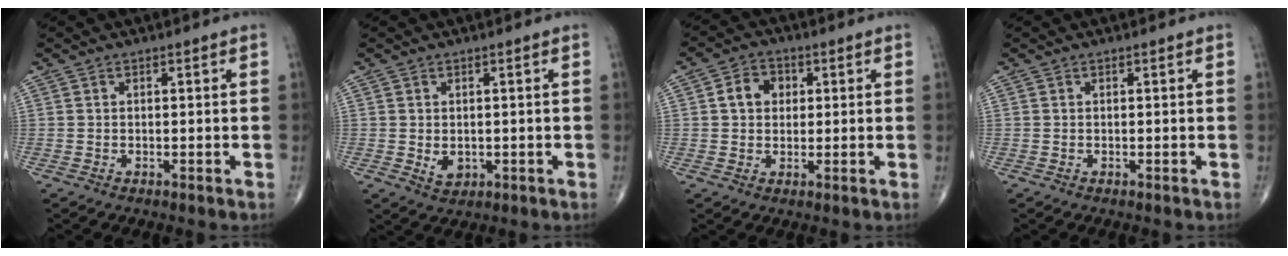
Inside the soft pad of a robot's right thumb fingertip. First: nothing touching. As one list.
[{"total": 2.8, "force": [-0.3, 2.1, 1.8], "torque": [-0.020, -0.003, 0.004]}, {"total": 5.5, "force": [1.0, 4.4, 3.1], "torque": [-0.035, 0.009, 0.012]}, {"total": 0.0}]